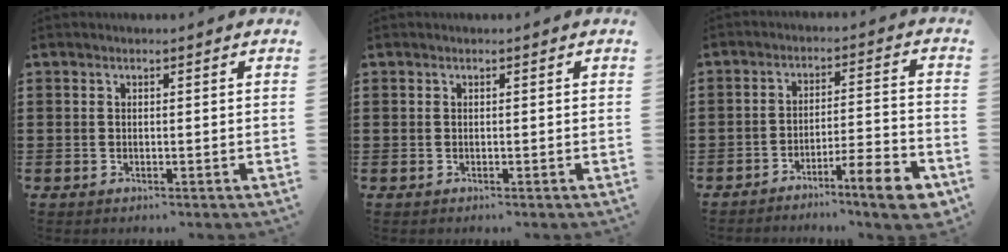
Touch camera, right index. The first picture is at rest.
{"total": 0.0}
{"total": 8.0, "force": [-6.5, 0.5, 4.7], "torque": [-0.069, 0.006, -0.118]}